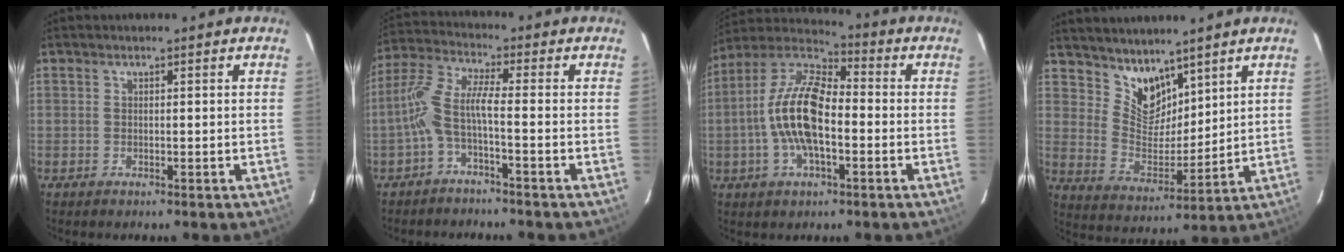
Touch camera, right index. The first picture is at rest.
{"total": 6.5, "force": [-2.4, 0.5, 6.0], "torque": [-0.147, 0.014, -0.048]}
{"total": 14.6, "force": [-2.4, 6.2, 13.0], "torque": [-0.260, 0.012, -0.052]}
{"total": 9.1, "force": [7.2, 4.6, 3.2], "torque": [-0.055, 0.000, 0.146]}